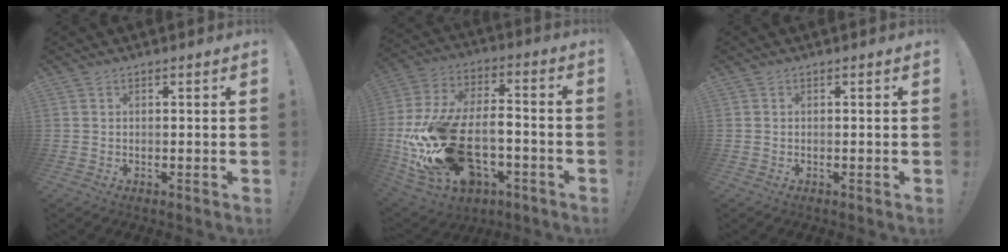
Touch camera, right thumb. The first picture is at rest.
{"total": 26.5, "force": [-7.0, 17.3, 18.7], "torque": [-0.352, 0.028, -0.095]}
{"total": 0.0}